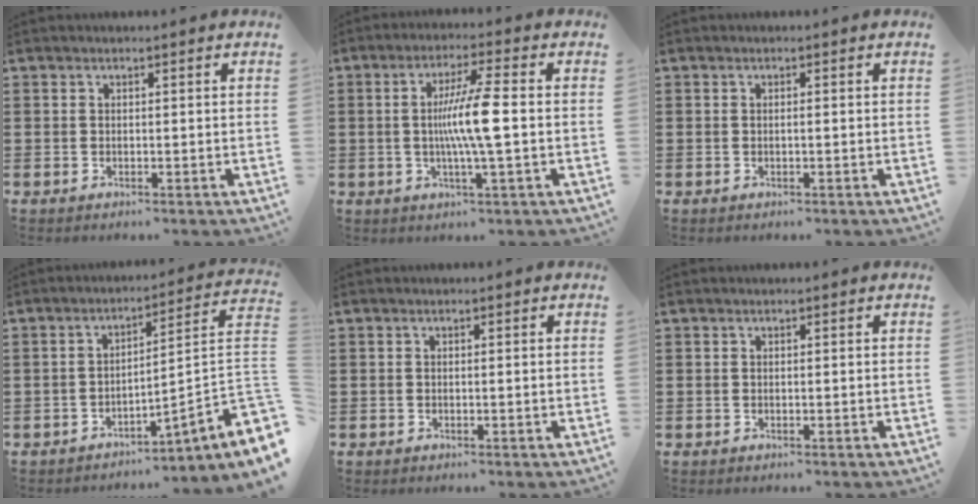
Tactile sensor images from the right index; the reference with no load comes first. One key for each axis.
{"total": 8.4, "fx": -0.3, "fy": 0.1, "fz": 8.4, "tx": -0.156, "ty": -0.008, "tz": -0.014}
{"total": 0.5, "fx": -0.1, "fy": 0.0, "fz": 0.5, "tx": -0.009, "ty": -0.004, "tz": -0.002}
{"total": 3.7, "fx": -1.0, "fy": 0.1, "fz": 3.6, "tx": -0.065, "ty": -0.045, "tz": -0.030}
{"total": 0.5, "fx": -0.3, "fy": 0.0, "fz": 0.4, "tx": -0.007, "ty": -0.004, "tz": -0.004}
{"total": 0.0}